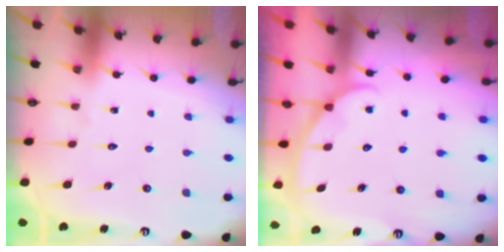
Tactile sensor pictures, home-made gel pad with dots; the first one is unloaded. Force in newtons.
{"total": 1.5, "press": 1.4, "slide": 0.2}